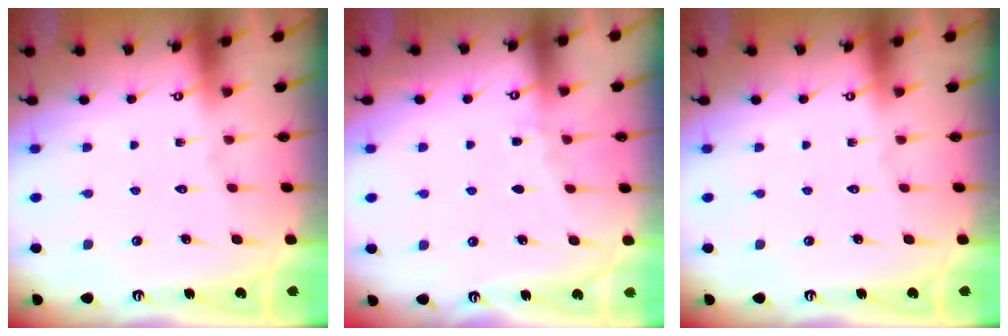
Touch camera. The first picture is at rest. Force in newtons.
{"total": 4.2, "press": 4.2, "slide": 0.5}
{"total": 0.0}